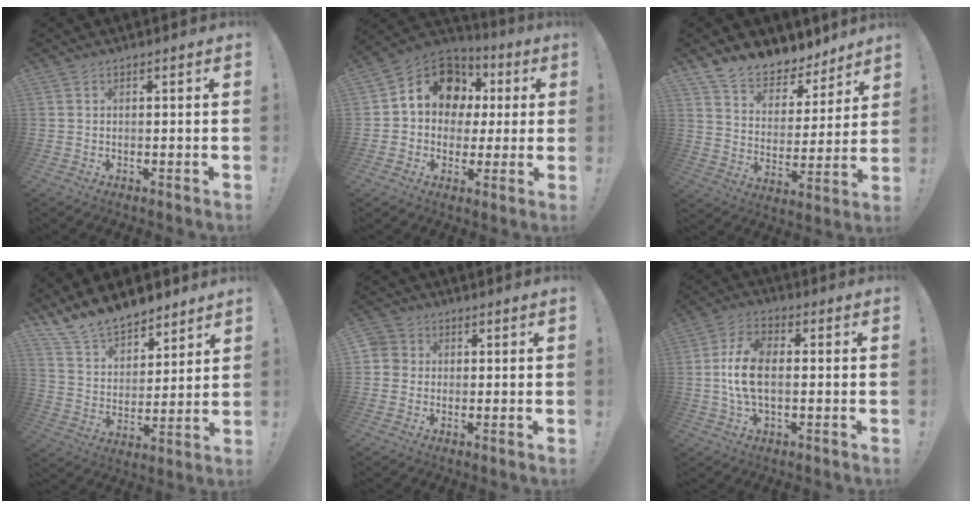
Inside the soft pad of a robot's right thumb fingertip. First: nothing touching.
{"total": 14.7, "force": [4.9, 11.7, 7.4], "torque": [-0.106, -0.014, 0.098]}
{"total": 9.9, "force": [8.9, 3.9, 2.0], "torque": [-0.044, -0.082, 0.164]}
{"total": 12.7, "force": [11.3, 5.1, 2.7], "torque": [-0.069, -0.088, 0.217]}
{"total": 4.3, "force": [0.3, 4.1, 1.1], "torque": [-0.019, 0.008, 0.007]}
{"total": 11.0, "force": [-0.4, 6.2, 9.0], "torque": [-0.171, 0.003, -0.005]}